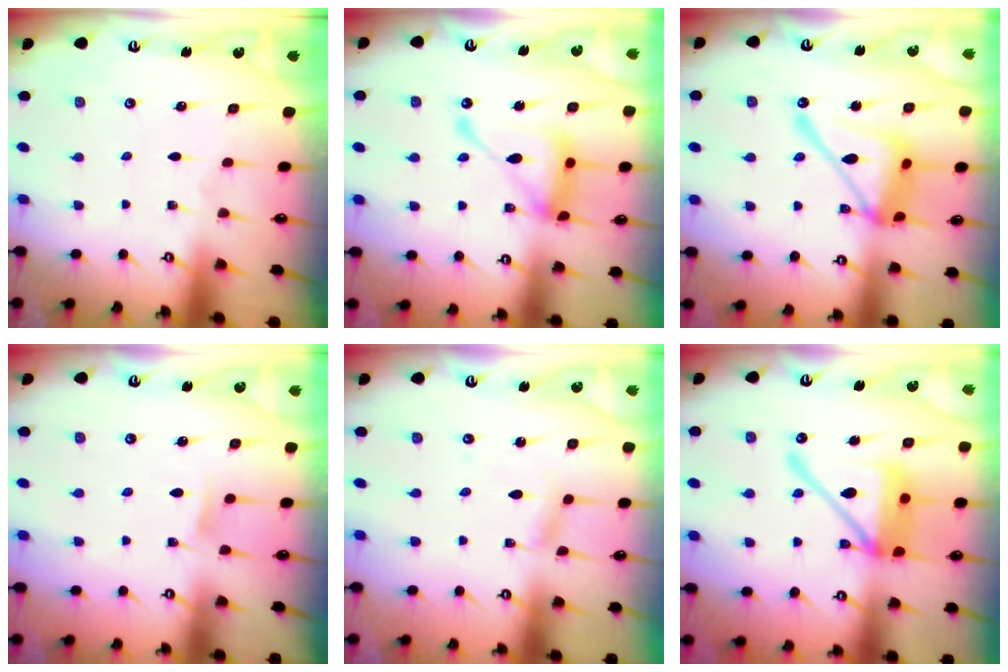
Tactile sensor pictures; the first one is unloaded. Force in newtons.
{"total": 15.6, "press": 15.6, "slide": 1.4}
{"total": 17.0, "press": 17.0, "slide": 1.5}
{"total": 3.9, "press": 3.9, "slide": 0.6}
{"total": 2.9, "press": 2.9, "slide": 0.1}
{"total": 16.8, "press": 16.7, "slide": 1.9}